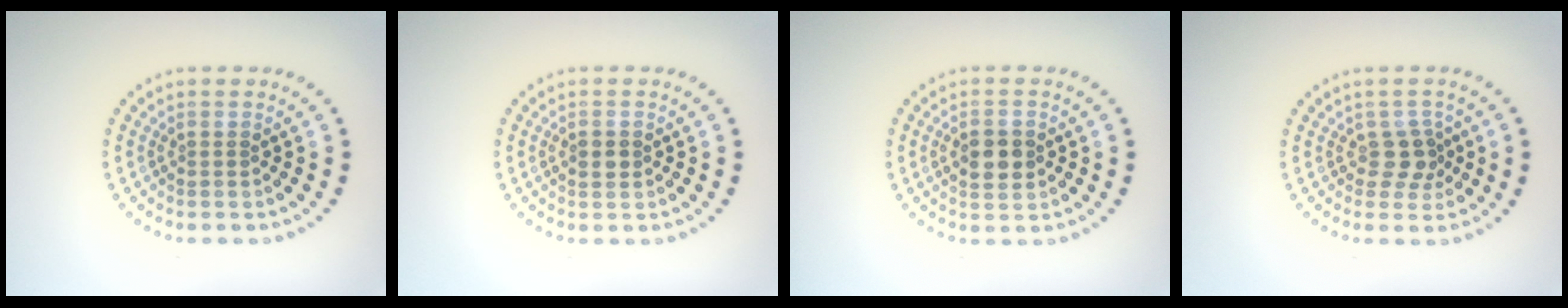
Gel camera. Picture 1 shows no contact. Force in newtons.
{"total": 1.7, "press": 1.7, "slide": 0.1}
{"total": 3.1, "press": 3.1, "slide": 0.1}
{"total": 2.3, "press": 2.0, "slide": 1.2}